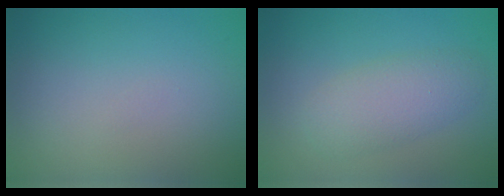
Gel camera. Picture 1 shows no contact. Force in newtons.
{"total": 3.2, "press": 3.2, "slide": 0.1}